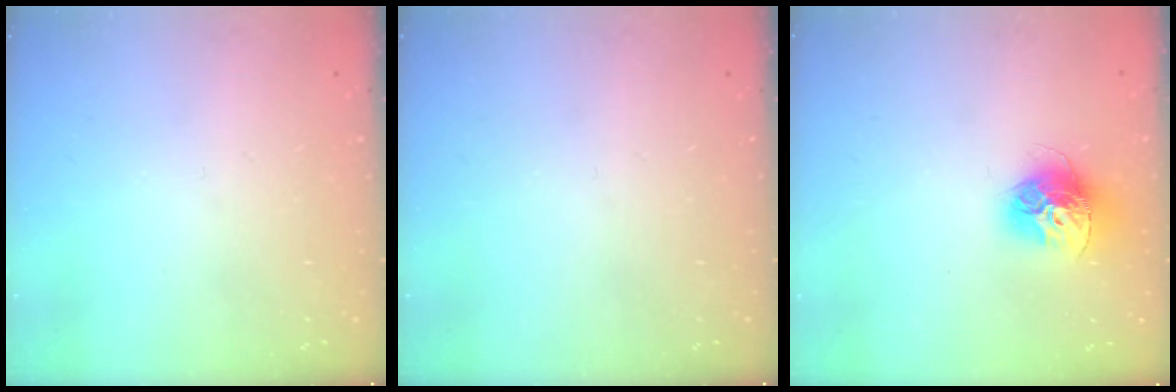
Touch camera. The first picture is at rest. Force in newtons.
{"total": 0.0}
{"total": 13.8, "press": 13.8, "slide": 1.3}